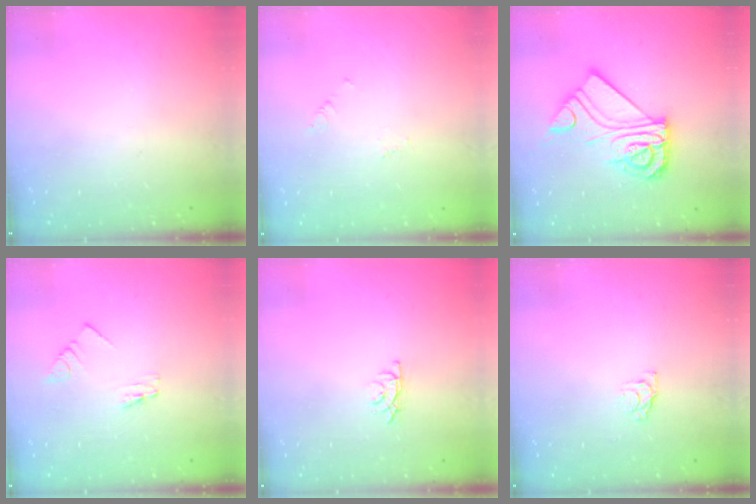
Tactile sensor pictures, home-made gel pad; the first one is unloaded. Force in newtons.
{"total": 2.7, "press": 2.7, "slide": 0.2}
{"total": 13.6, "press": 13.6, "slide": 0.7}
{"total": 1.1, "press": 1.1, "slide": 0.0}
{"total": 3.0, "press": 3.0, "slide": 0.5}
{"total": 3.2, "press": 3.1, "slide": 0.3}